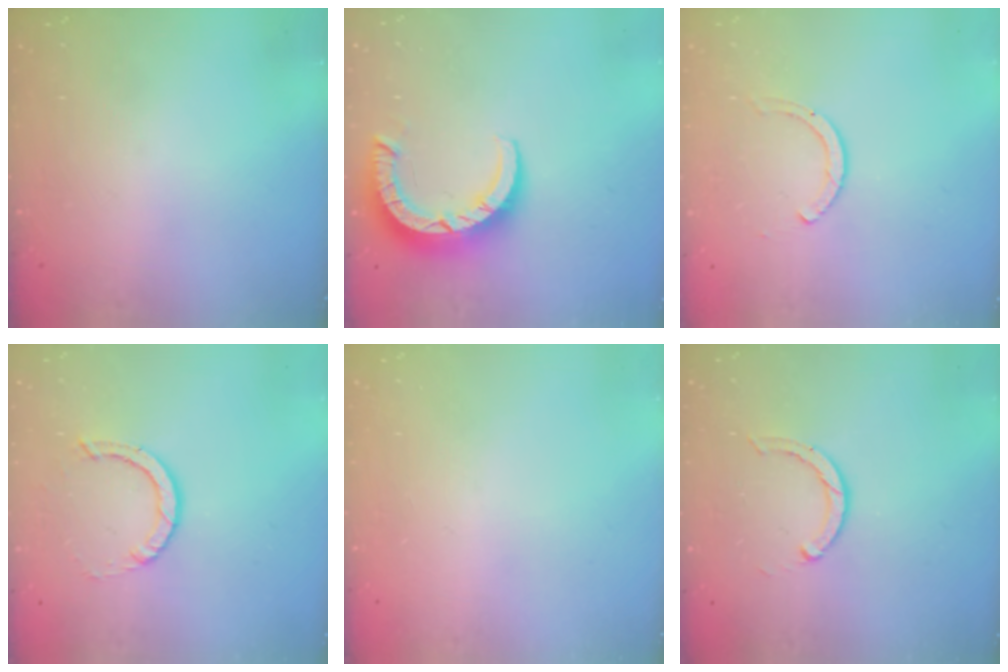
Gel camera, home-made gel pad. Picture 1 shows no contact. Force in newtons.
{"total": 8.9, "press": 8.8, "slide": 1.1}
{"total": 2.0, "press": 1.9, "slide": 0.3}
{"total": 2.9, "press": 2.9, "slide": 0.2}
{"total": 0.0}
{"total": 2.2, "press": 2.2, "slide": 0.3}